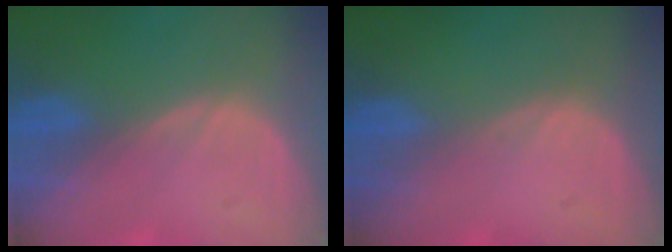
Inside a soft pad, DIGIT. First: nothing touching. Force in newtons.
{"total": 0.0}